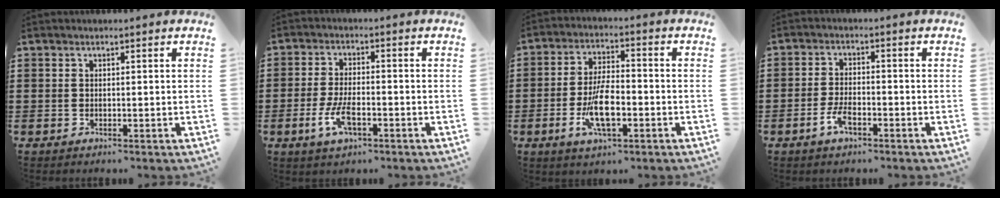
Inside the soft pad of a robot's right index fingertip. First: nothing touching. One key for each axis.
{"total": 5.7, "fx": -2.1, "fy": 2.4, "fz": 4.7, "tx": -0.104, "ty": -0.002, "tz": -0.043}
{"total": 8.8, "fx": -2.8, "fy": 3.3, "fz": 7.7, "tx": -0.157, "ty": -0.007, "tz": -0.051}
{"total": 3.9, "fx": -2.1, "fy": 1.6, "fz": 2.9, "tx": -0.070, "ty": -0.002, "tz": -0.044}